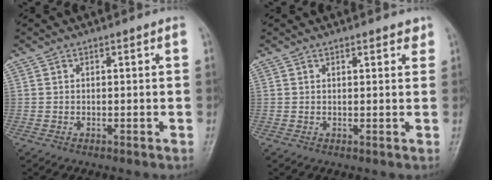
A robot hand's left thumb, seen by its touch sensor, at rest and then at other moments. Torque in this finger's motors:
{"motor_torque": [-0.16, -0.11, -0.01, -0.03, 0.05]}